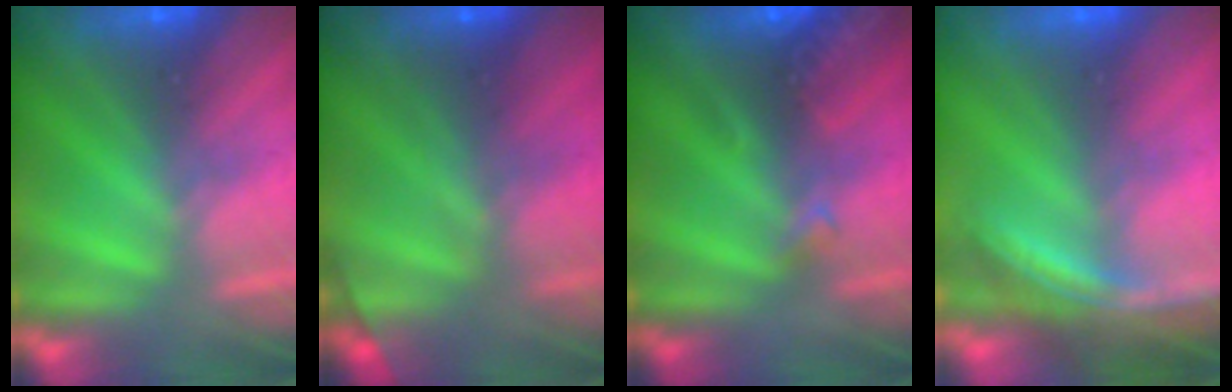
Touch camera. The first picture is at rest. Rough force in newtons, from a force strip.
{"total": 1.9}
{"total": 2.7}
{"total": 3.7}